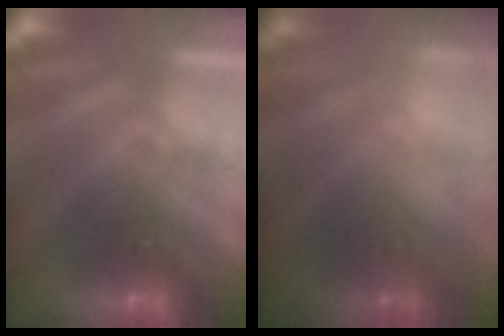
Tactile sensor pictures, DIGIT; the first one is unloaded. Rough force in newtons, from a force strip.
{"total": 9.7}